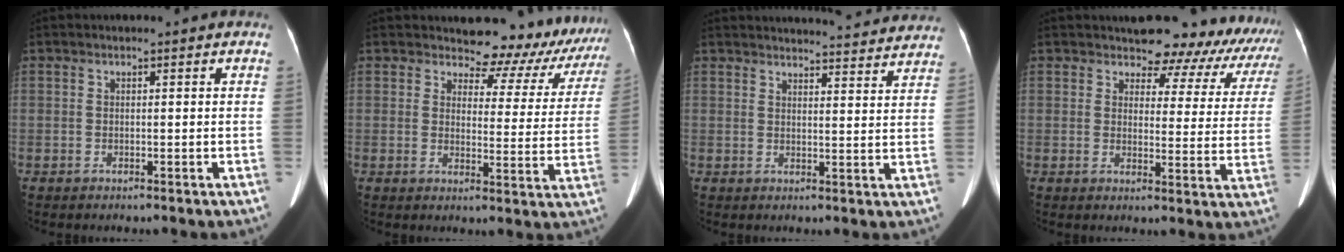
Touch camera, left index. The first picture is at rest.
{"total": 12.3, "force": [11.5, 4.0, 1.2], "torque": [0.011, -0.041, 0.107]}
{"total": 21.1, "force": [20.2, 3.2, 5.1], "torque": [-0.059, -0.016, 0.236]}
{"total": 13.9, "force": [12.8, 5.1, 1.8], "torque": [0.021, -0.039, 0.109]}